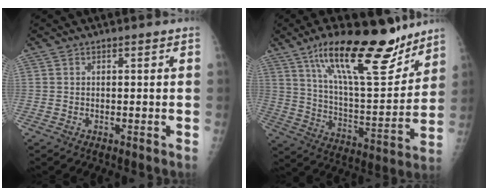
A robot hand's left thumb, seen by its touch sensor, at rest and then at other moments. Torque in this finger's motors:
{"motor_torque": [0.53, 0.44, 1.53, -1.24, 0.40]}